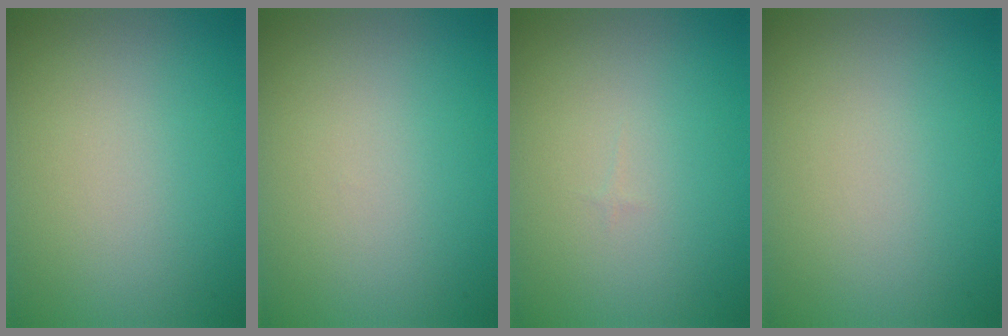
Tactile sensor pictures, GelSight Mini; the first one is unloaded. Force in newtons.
{"total": 0.0}
{"total": 0.0}
{"total": 0.0}